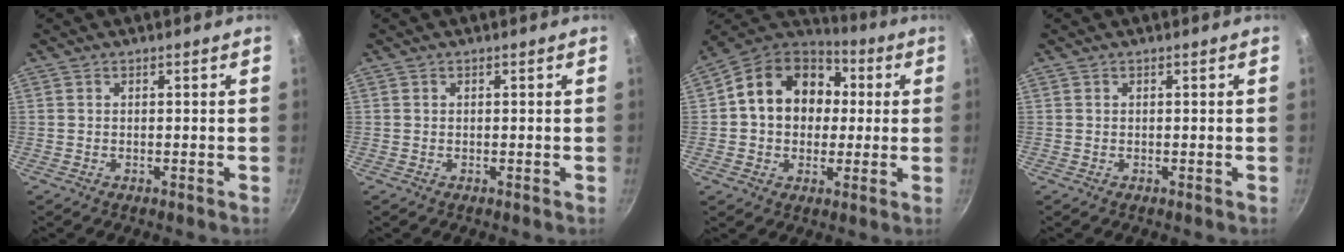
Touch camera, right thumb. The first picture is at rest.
{"total": 0.0}
{"total": 17.4, "force": [2.5, 13.8, 10.2], "torque": [-0.142, 0.032, 0.027]}
{"total": 0.0}